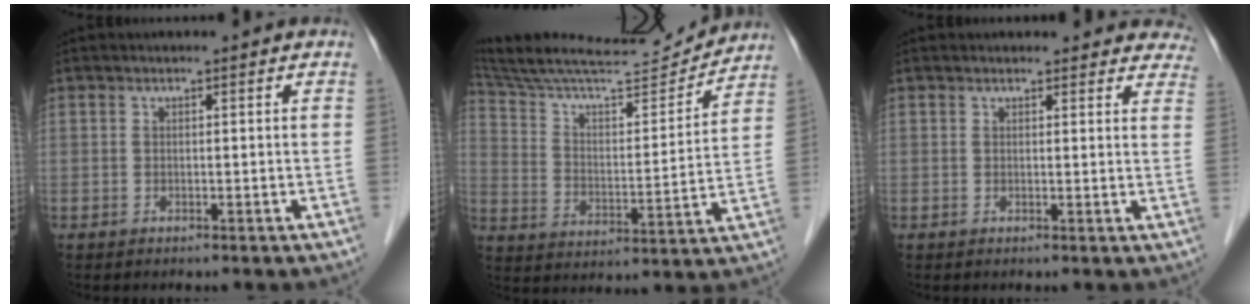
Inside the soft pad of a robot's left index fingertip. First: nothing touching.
{"total": 20.3, "force": [18.9, 1.7, 7.3], "torque": [-0.131, -0.002, 0.294]}
{"total": 10.0, "force": [9.3, 3.2, 1.5], "torque": [0.027, -0.011, 0.072]}